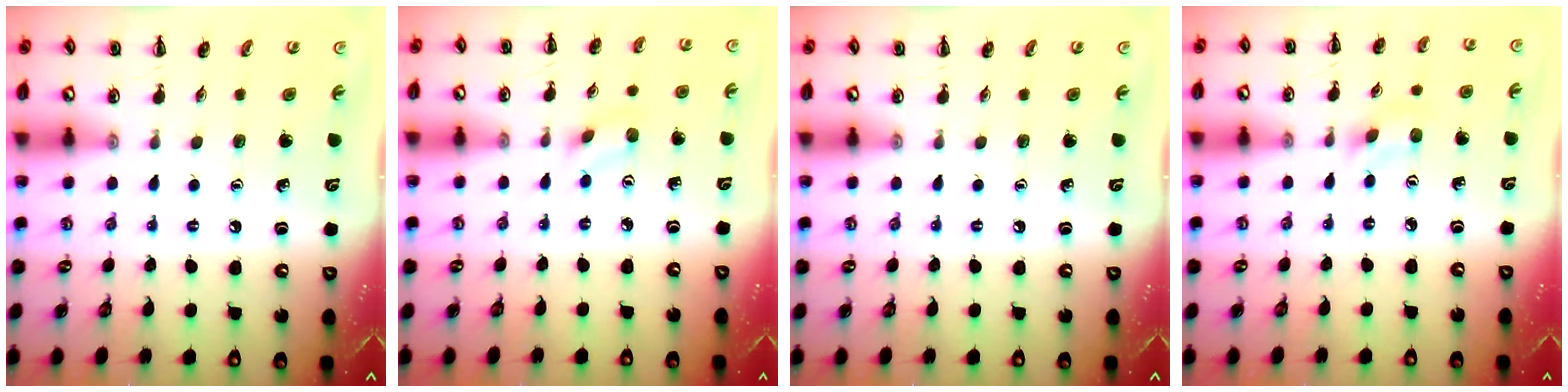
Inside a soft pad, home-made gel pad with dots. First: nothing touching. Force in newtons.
{"total": 2.7, "press": 2.5, "slide": 1.0}
{"total": 0.0}
{"total": 1.4, "press": 1.3, "slide": 0.4}